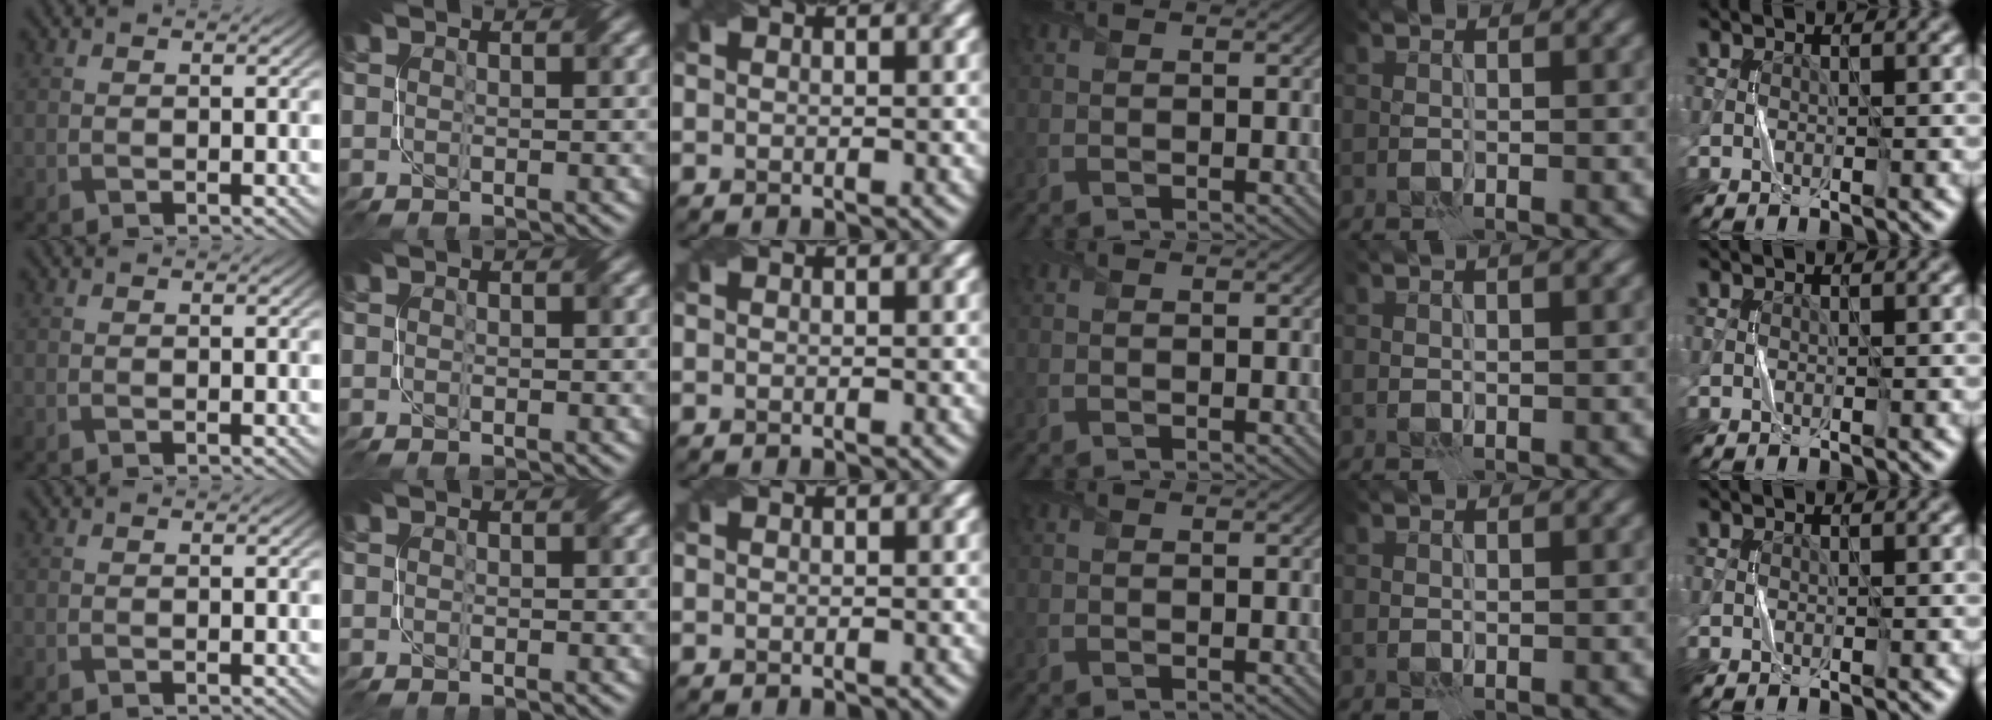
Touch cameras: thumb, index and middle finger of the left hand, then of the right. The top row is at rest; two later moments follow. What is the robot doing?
{"motion": "fold", "object": "napkin"}